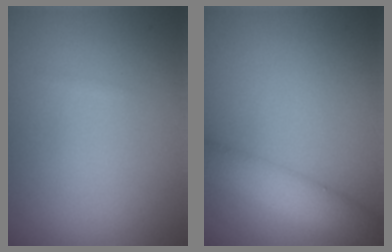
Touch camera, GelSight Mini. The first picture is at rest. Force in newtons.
{"total": 4.8, "press": 4.8, "slide": 0.2}